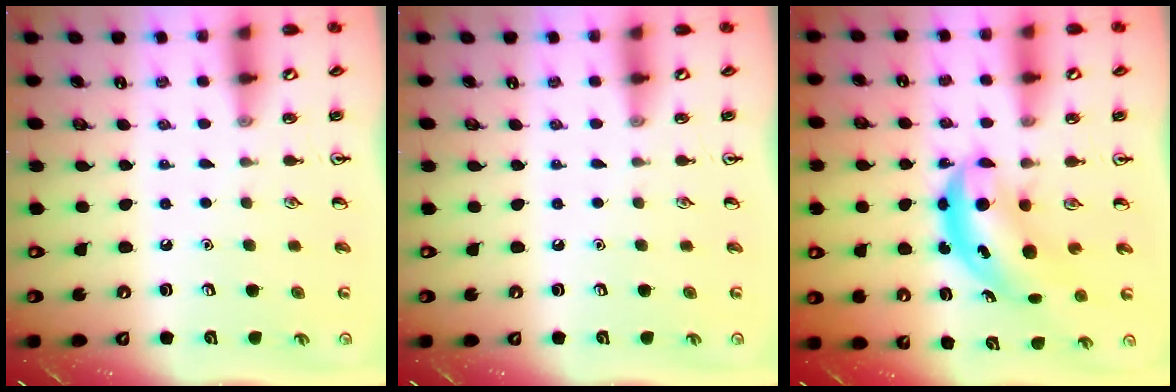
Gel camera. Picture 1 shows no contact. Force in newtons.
{"total": 0.0}
{"total": 5.7, "press": 5.5, "slide": 1.3}